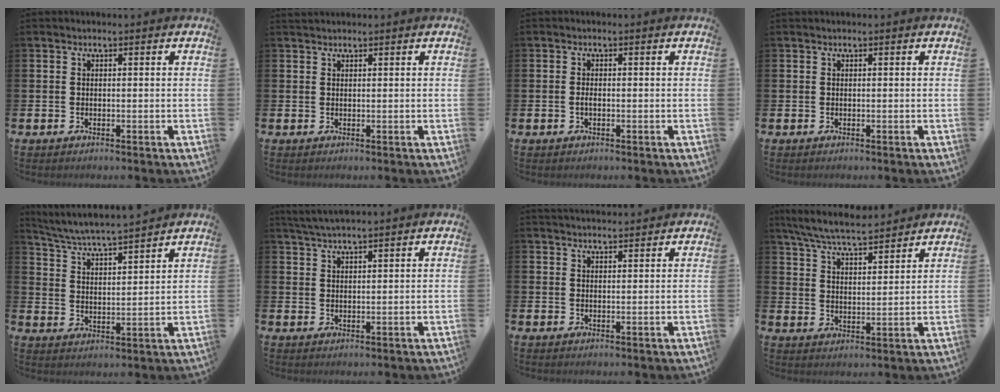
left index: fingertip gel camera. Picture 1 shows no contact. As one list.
[{"total": 1.0, "force": [0.9, 0.3, 0.1], "torque": [0.011, -0.002, 0.014]}, {"total": 0.8, "force": [-0.3, 0.3, 0.7], "torque": [-0.016, 0.000, -0.006]}, {"total": 0.0}, {"total": 5.2, "force": [5.1, -0.1, 1.2], "torque": [-0.050, -0.042, 0.086]}, {"total": 3.3, "force": [3.2, 0.0, 0.8], "torque": [-0.029, -0.005, 0.062]}, {"total": 2.5, "force": [2.4, 0.3, 0.2], "torque": [-0.002, -0.012, 0.043]}, {"total": 6.9, "force": [6.5, 0.8, 2.1], "torque": [-0.064, -0.033, 0.116]}]